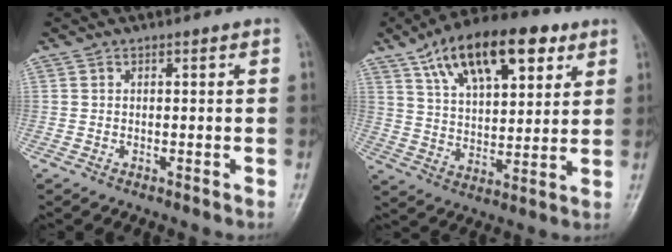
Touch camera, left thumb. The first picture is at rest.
{"total": 19.1, "force": [9.9, 8.9, 13.8], "torque": [-0.191, -0.019, 0.167]}